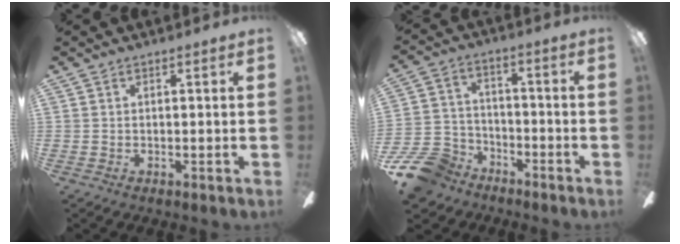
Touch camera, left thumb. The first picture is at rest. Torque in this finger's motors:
{"motor_torque": [-0.14, 0.91, 0.12, -0.01, 0.01]}